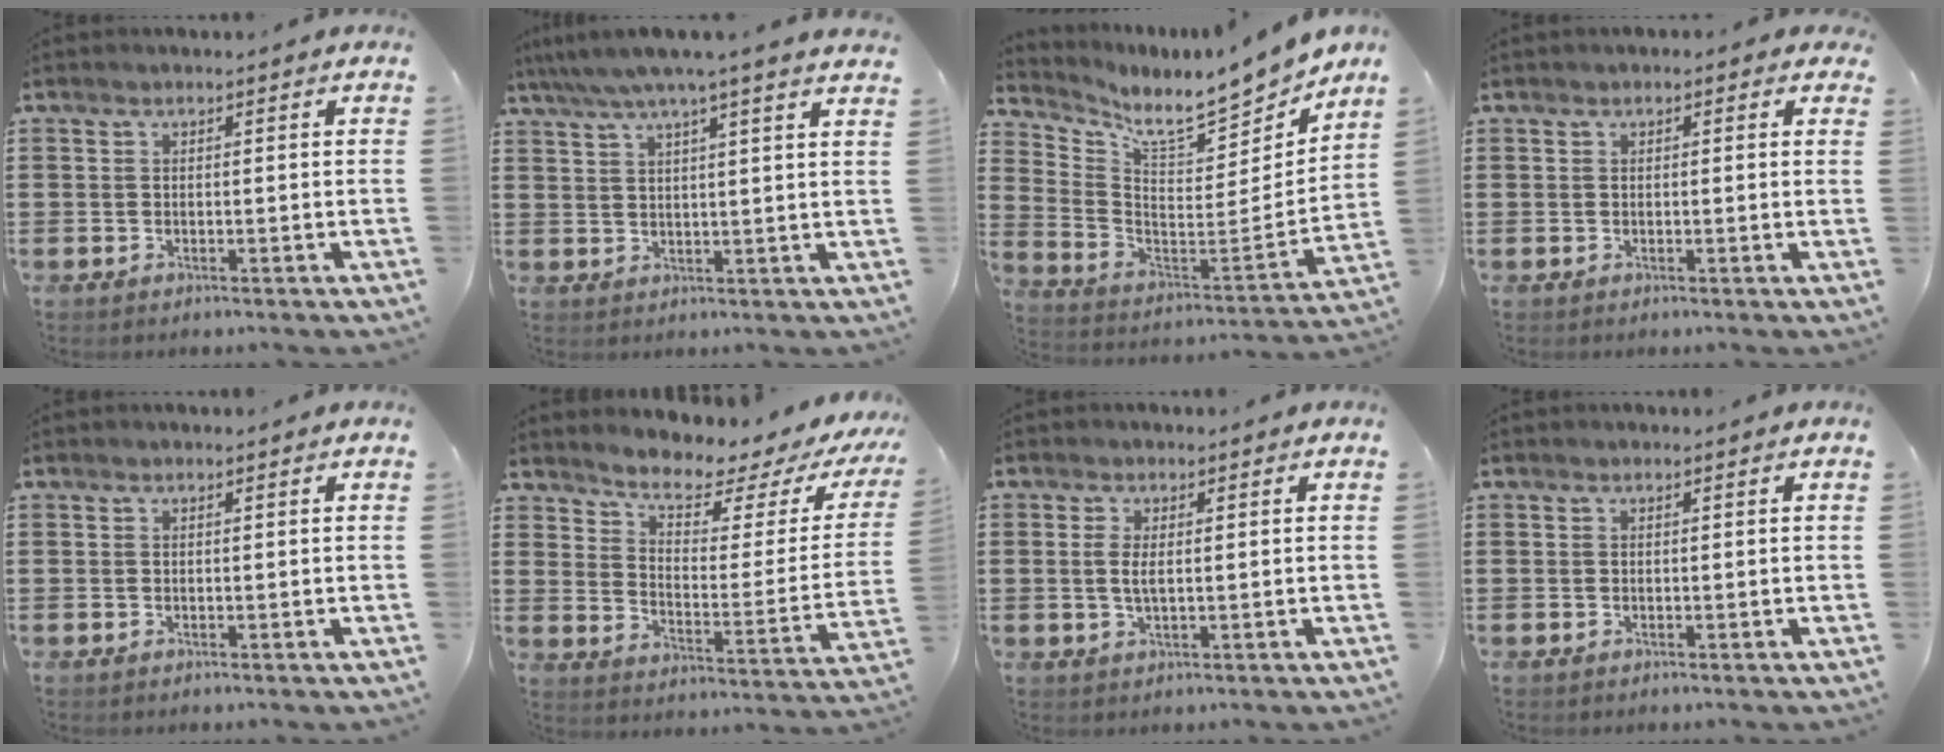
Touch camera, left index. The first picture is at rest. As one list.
[{"total": 5.1, "force": [4.1, -0.5, 3.0], "torque": [-0.071, -0.014, 0.069]}, {"total": 8.2, "force": [7.5, 1.1, 3.2], "torque": [-0.086, -0.069, 0.121]}, {"total": 0.7, "force": [0.2, 0.5, 0.4], "torque": [-0.009, 0.006, 0.002]}, {"total": 0.0}, {"total": 4.8, "force": [4.2, 1.3, 1.9], "torque": [-0.055, -0.036, 0.064]}, {"total": 2.5, "force": [0.4, 0.9, 2.3], "torque": [-0.054, 0.000, 0.003]}, {"total": 0.0}]